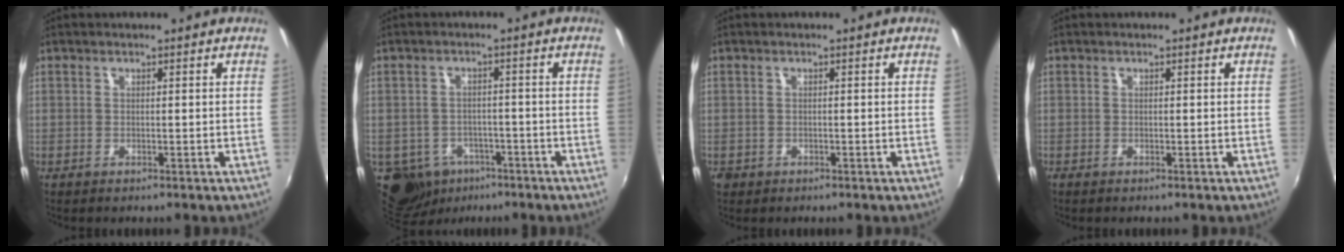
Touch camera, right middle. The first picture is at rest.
{"total": 12.3, "force": [-6.3, 9.4, 4.8], "torque": [-0.143, -0.009, -0.082]}
{"total": 1.7, "force": [-0.7, 1.4, 0.5], "torque": [-0.013, -0.005, -0.012]}
{"total": 0.0}